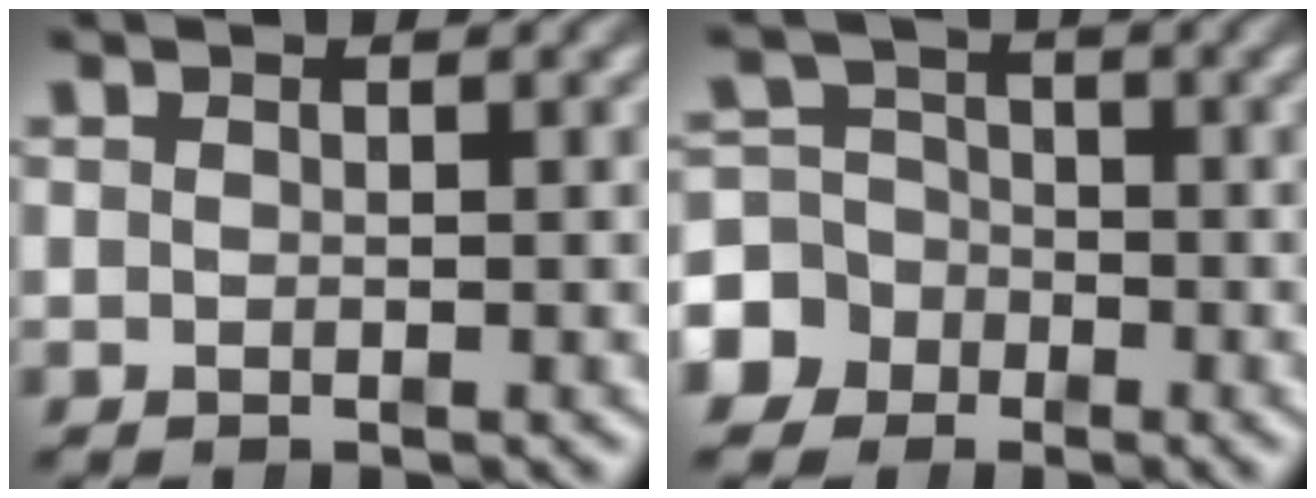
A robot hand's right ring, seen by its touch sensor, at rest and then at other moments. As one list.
[{"total": 7.6, "force": [-3.0, 6.7, 1.9], "torque": [-0.034, -0.029, -0.050]}]